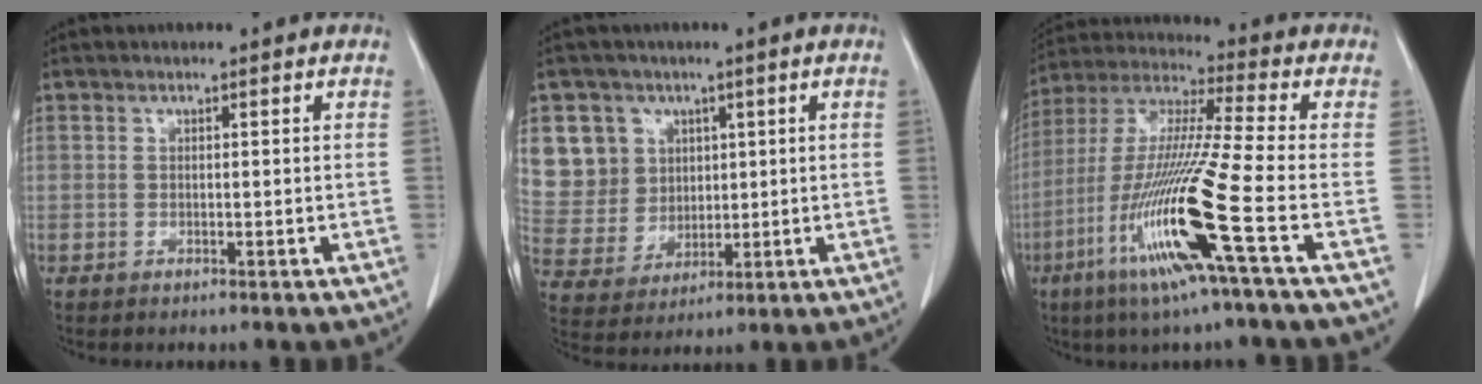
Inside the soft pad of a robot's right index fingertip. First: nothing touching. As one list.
[{"total": 10.1, "force": [4.2, 9.1, 1.7], "torque": [-0.052, 0.025, 0.094]}, {"total": 17.8, "force": [-6.9, -1.3, 16.3], "torque": [-0.345, -0.030, -0.139]}]